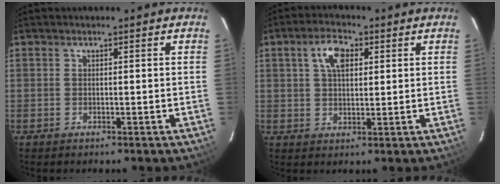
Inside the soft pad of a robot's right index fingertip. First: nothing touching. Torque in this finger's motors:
{"motor_torque": [0.26, 0.08, 0.18, 0.05]}